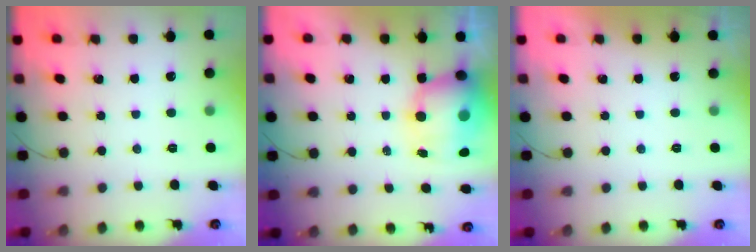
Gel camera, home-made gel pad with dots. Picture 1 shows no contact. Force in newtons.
{"total": 12.5, "press": 12.2, "slide": 3.0}
{"total": 0.0}